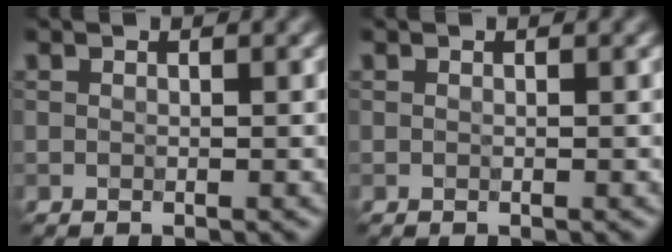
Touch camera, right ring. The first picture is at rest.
{"total": 0.0}